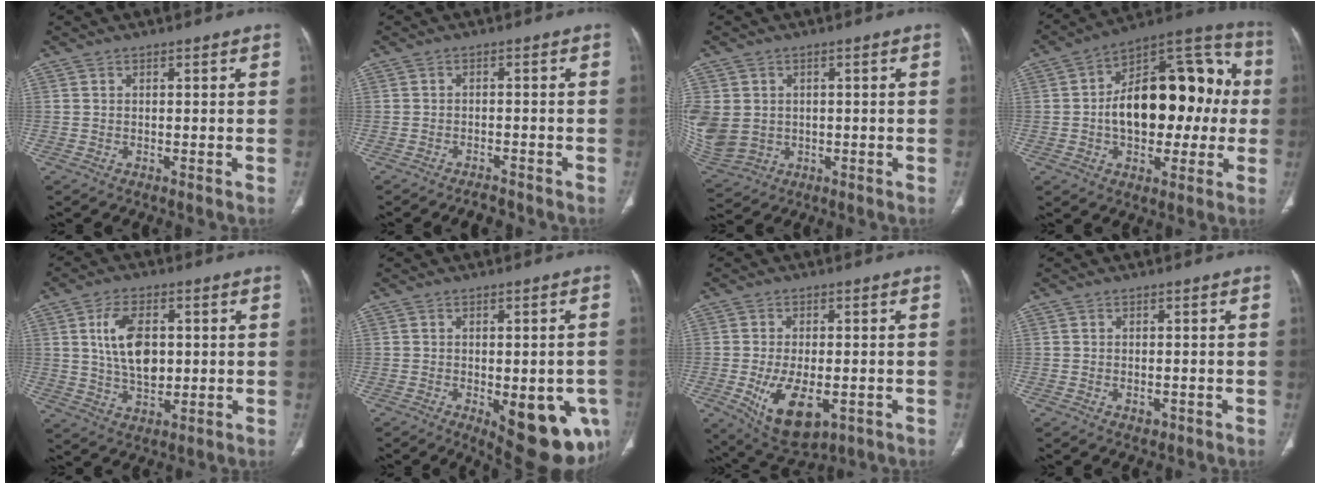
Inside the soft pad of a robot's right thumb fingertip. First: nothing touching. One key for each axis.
{"total": 2.9, "fx": -2.5, "fy": 0.9, "fz": 1.0, "tx": -0.022, "ty": 0.009, "tz": -0.036}
{"total": 15.3, "fx": -0.2, "fy": 13.3, "fz": 7.6, "tx": -0.219, "ty": 0.007, "tz": 0.021}
{"total": 24.2, "fx": 0.1, "fy": 13.9, "fz": 19.9, "tx": -0.259, "ty": 0.043, "tz": 0.001}
{"total": 10.3, "fx": 1.8, "fy": 6.1, "fz": 8.1, "tx": -0.135, "ty": -0.008, "tz": 0.040}
{"total": 16.0, "fx": -5.0, "fy": 6.8, "fz": 13.5, "tx": -0.128, "ty": -0.004, "tz": -0.042}
{"total": 11.4, "fx": -3.2, "fy": 5.9, "fz": 9.2, "tx": -0.151, "ty": -0.010, "tz": -0.036}
{"total": 1.6, "fx": -0.4, "fy": 1.1, "fz": 1.1, "tx": -0.011, "ty": -0.001, "tz": -0.001}